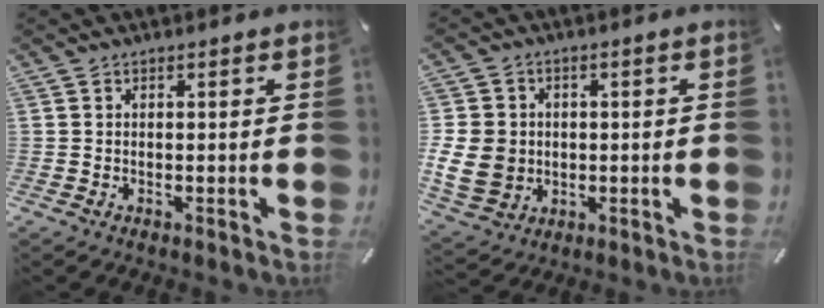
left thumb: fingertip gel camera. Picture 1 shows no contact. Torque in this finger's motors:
{"motor_torque": [1.31, 2.06, 0.82, 0.08, 0.27]}